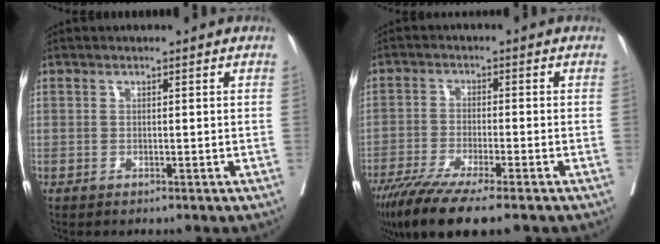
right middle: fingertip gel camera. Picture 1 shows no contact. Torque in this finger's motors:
{"motor_torque": [1.09, -1.05, 0.60, 0.08]}